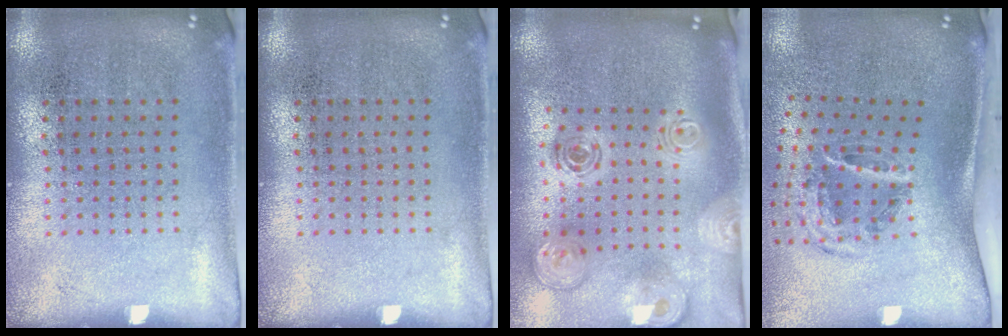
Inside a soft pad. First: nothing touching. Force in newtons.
{"total": 0.0}
{"total": 2.1, "press": 1.7, "slide": 1.3}
{"total": 2.1, "press": 1.2, "slide": 1.7}